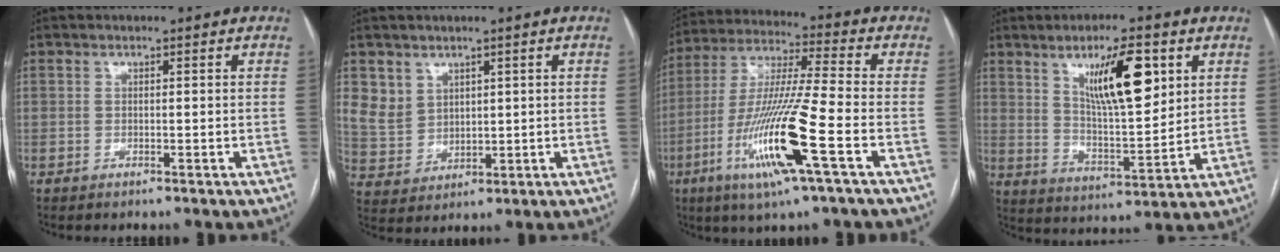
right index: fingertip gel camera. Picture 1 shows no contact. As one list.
[{"total": 5.9, "force": [3.0, 4.9, 1.3], "torque": [-0.033, 0.009, 0.075]}, {"total": 16.6, "force": [-6.3, -0.2, 15.4], "torque": [-0.315, -0.020, -0.121]}, {"total": 12.4, "force": [5.4, 2.8, 10.8], "torque": [-0.184, -0.002, 0.099]}]